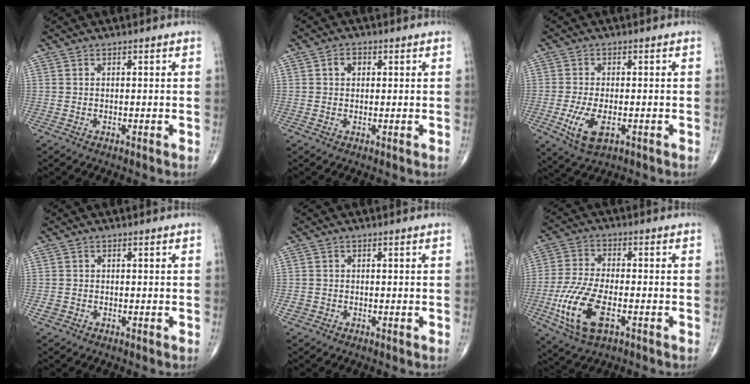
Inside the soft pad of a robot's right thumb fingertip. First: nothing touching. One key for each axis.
{"total": 2.2, "fx": 0.5, "fy": 1.8, "fz": 1.2, "tx": -0.013, "ty": 0.005, "tz": 0.007}
{"total": 7.0, "fx": -2.2, "fy": 3.4, "fz": 5.7, "tx": -0.117, "ty": -0.005, "tz": -0.032}
{"total": 1.3, "fx": -0.6, "fy": 1.1, "fz": 0.4, "tx": -0.005, "ty": 0.005, "tz": -0.010}
{"total": 1.4, "fx": -0.6, "fy": 1.3, "fz": 0.4, "tx": -0.002, "ty": 0.006, "tz": -0.012}
{"total": 13.1, "fx": -4.4, "fy": 6.1, "fz": 10.8, "tx": -0.230, "ty": 0.008, "tz": -0.079}